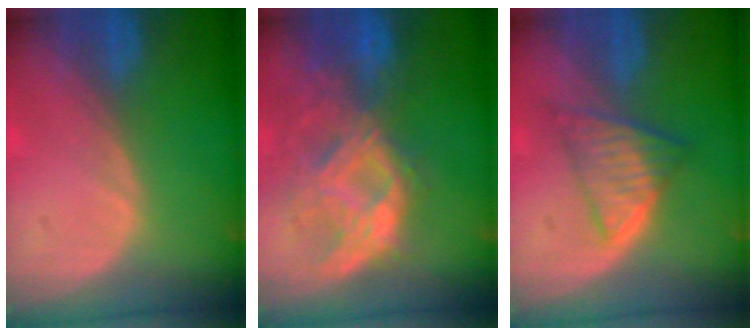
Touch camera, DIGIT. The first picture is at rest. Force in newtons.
{"total": 9.8, "press": 8.8, "slide": 4.2}
{"total": 6.0, "press": 5.7, "slide": 2.1}